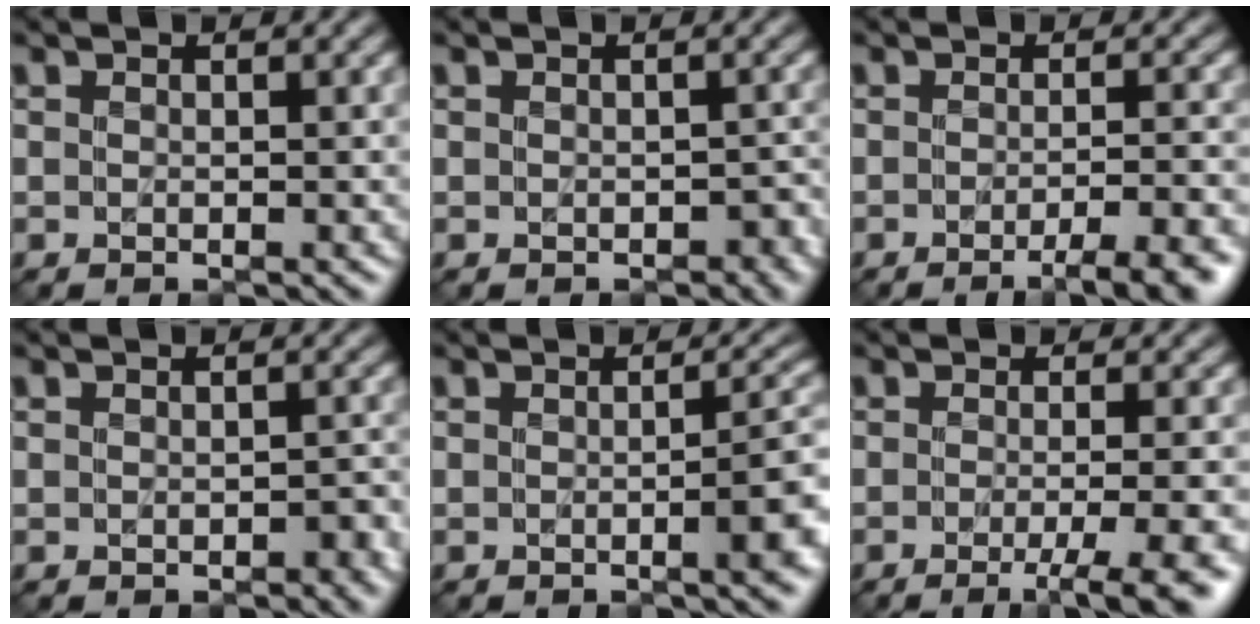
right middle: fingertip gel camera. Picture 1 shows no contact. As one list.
[{"total": 1.5, "force": [-0.4, 1.0, 1.1], "torque": [-0.015, -0.006, -0.003]}, {"total": 4.9, "force": [-2.8, 1.2, 3.9], "torque": [-0.039, 0.002, -0.036]}, {"total": 1.3, "force": [-0.4, 0.7, 1.0], "torque": [-0.015, -0.002, -0.004]}, {"total": 4.1, "force": [-0.8, 1.1, 3.9], "torque": [-0.043, 0.004, -0.010]}, {"total": 5.1, "force": [-2.2, 1.0, 4.5], "torque": [-0.056, -0.006, -0.032]}]